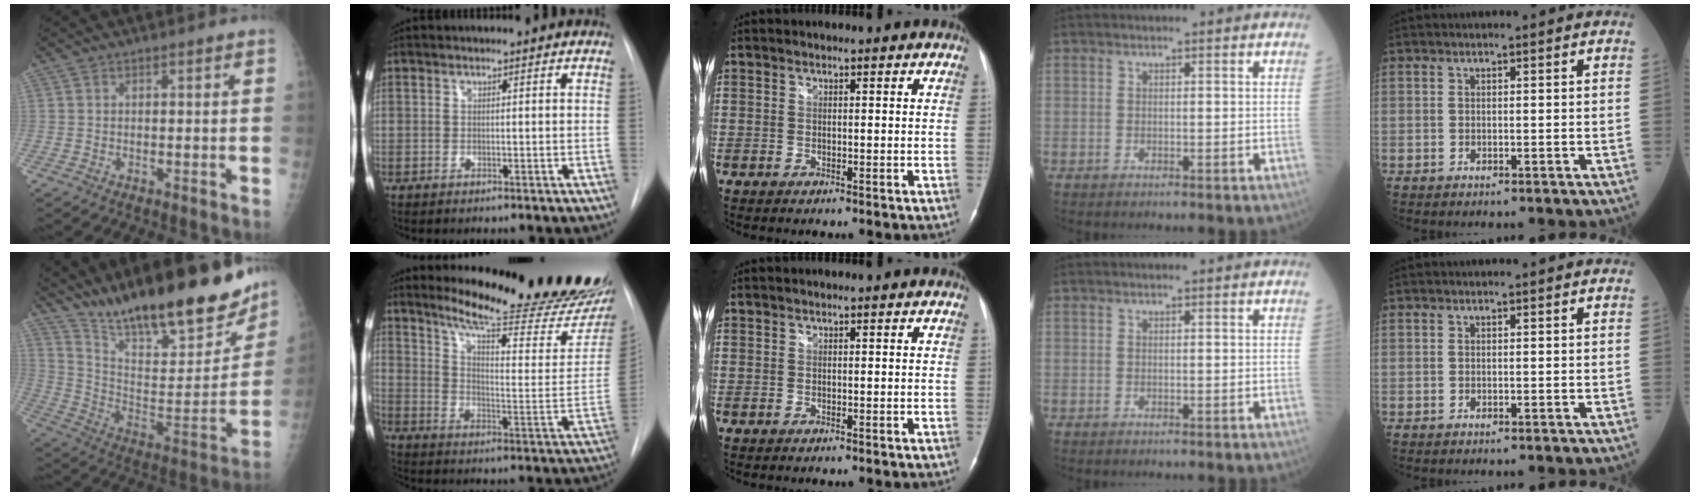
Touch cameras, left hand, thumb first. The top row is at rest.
{"thumb": {"total": 29.0, "force": [22.4, 8.2, 16.6], "torque": [-0.232, -0.090, 0.344]}, "index": {"total": 22.8, "force": [20.3, 0.6, 10.4], "torque": [-0.154, -0.112, 0.267]}}